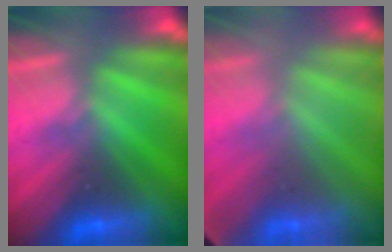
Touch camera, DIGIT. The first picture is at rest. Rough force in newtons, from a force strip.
{"total": 1.8}